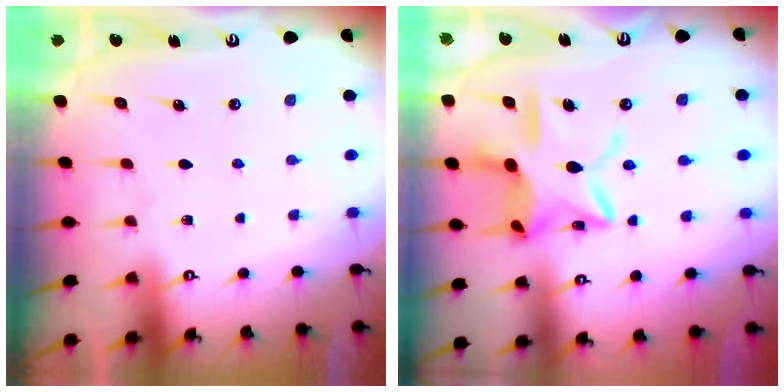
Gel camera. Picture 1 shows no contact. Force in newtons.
{"total": 16.4, "press": 16.4, "slide": 1.1}